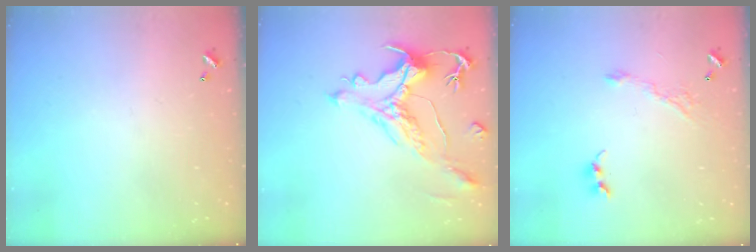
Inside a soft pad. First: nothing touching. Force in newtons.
{"total": 2.2, "press": 1.7, "slide": 1.4}
{"total": 5.0, "press": 4.9, "slide": 0.7}